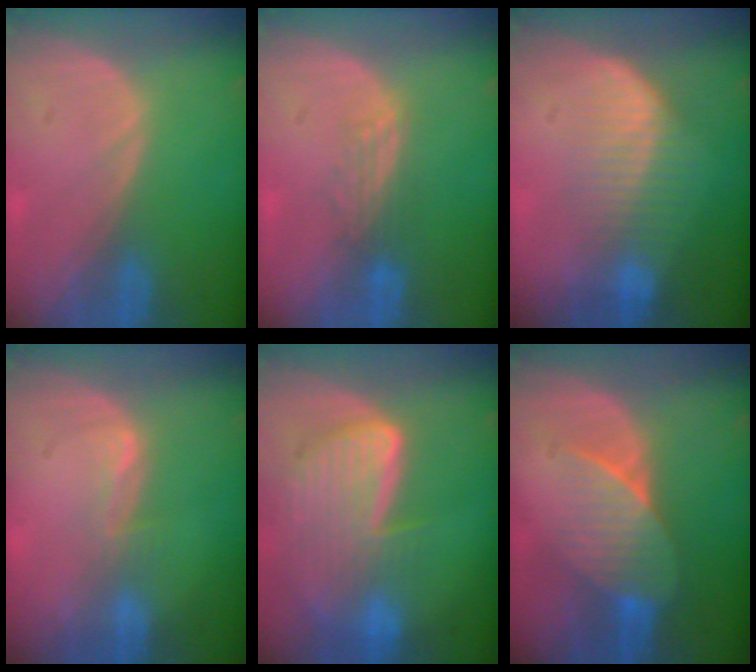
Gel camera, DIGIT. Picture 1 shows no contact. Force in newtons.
{"total": 2.8, "press": 2.6, "slide": 1.2}
{"total": 7.1, "press": 6.6, "slide": 2.6}
{"total": 2.0, "press": 2.0, "slide": 0.3}
{"total": 9.2, "press": 8.1, "slide": 4.5}
{"total": 7.1, "press": 6.6, "slide": 2.7}